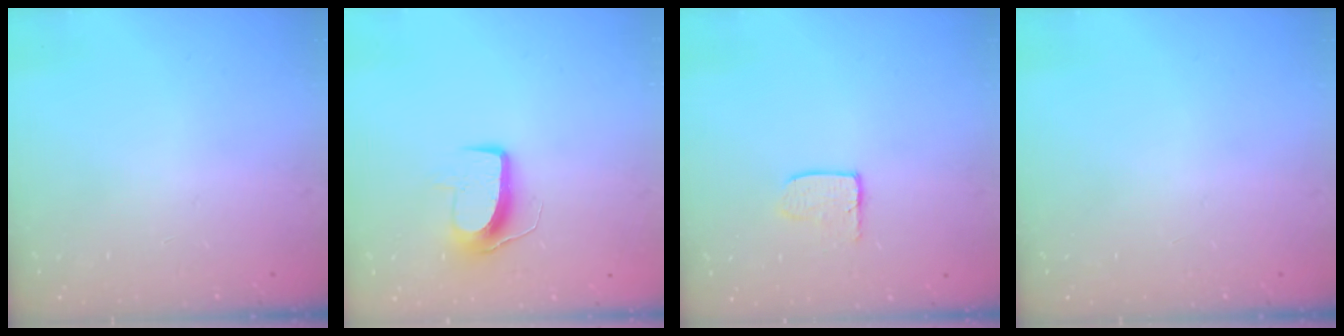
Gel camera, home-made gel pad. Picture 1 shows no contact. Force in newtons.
{"total": 11.0, "press": 11.0, "slide": 0.9}
{"total": 3.4, "press": 3.4, "slide": 0.3}
{"total": 0.0}